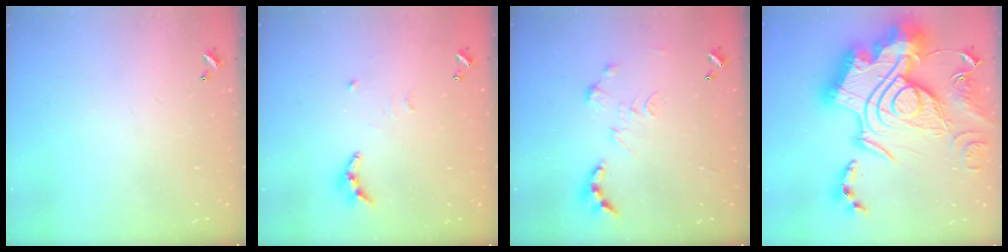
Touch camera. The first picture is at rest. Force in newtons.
{"total": 7.9, "press": 7.9, "slide": 0.2}
{"total": 0.0}
{"total": 0.7, "press": 0.7, "slide": 0.1}